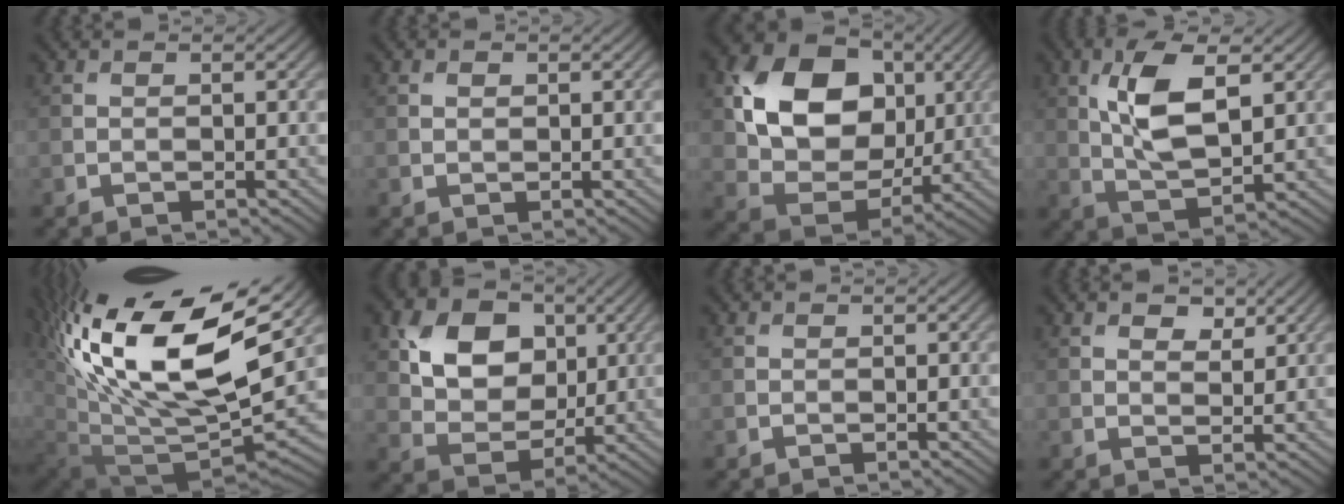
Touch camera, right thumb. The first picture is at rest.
{"total": 0.7, "force": [0.4, 0.4, 0.4], "torque": [-0.008, 0.000, 0.008]}
{"total": 14.2, "force": [3.7, 10.5, 8.8], "torque": [-0.173, 0.000, 0.061]}
{"total": 9.5, "force": [2.6, 4.2, 8.1], "torque": [-0.169, 0.002, 0.045]}
{"total": 19.7, "force": [8.8, 8.9, 15.2], "torque": [-0.302, 0.022, 0.156]}
{"total": 9.3, "force": [3.0, 6.9, 5.4], "torque": [-0.113, -0.002, 0.044]}
{"total": 0.0}
{"total": 2.6, "force": [1.8, 1.3, 1.5], "torque": [-0.026, -0.005, 0.031]}